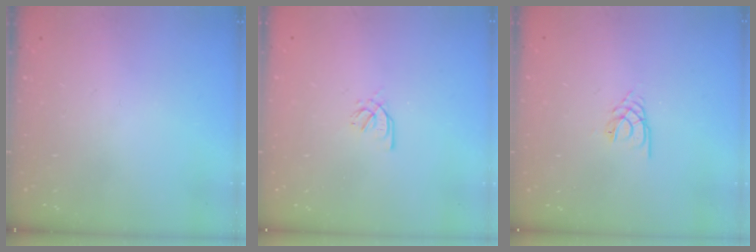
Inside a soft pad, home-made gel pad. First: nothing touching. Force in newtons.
{"total": 1.7, "press": 1.6, "slide": 0.5}
{"total": 2.2, "press": 2.1, "slide": 0.4}